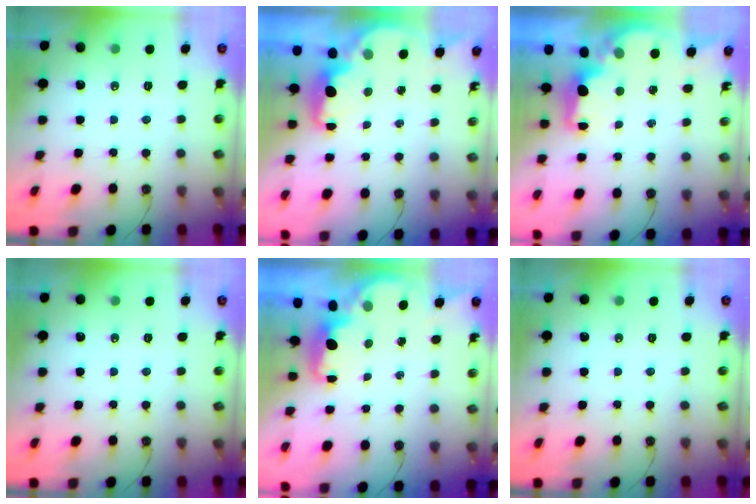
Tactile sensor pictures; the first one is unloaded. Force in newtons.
{"total": 2.1, "press": 2.1, "slide": 0.5}
{"total": 3.0, "press": 2.9, "slide": 0.5}
{"total": 0.0}
{"total": 1.4, "press": 1.2, "slide": 0.6}
{"total": 0.0}